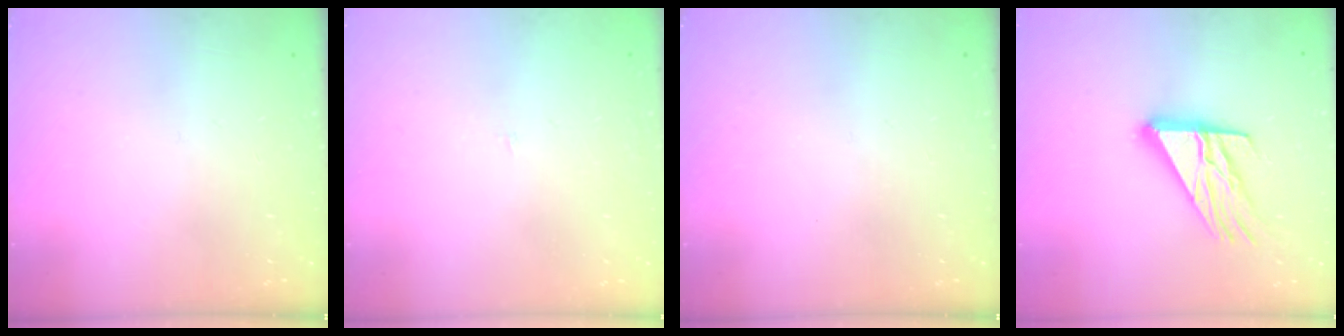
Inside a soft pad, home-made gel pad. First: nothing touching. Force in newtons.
{"total": 2.0, "press": 2.0, "slide": 0.1}
{"total": 0.0}
{"total": 14.6, "press": 14.5, "slide": 1.4}